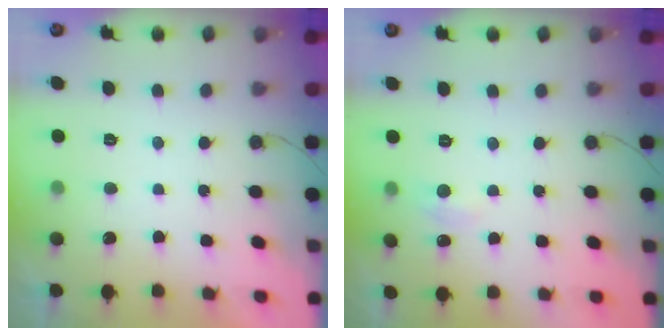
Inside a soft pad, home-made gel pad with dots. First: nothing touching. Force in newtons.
{"total": 5.9, "press": 5.9, "slide": 0.7}